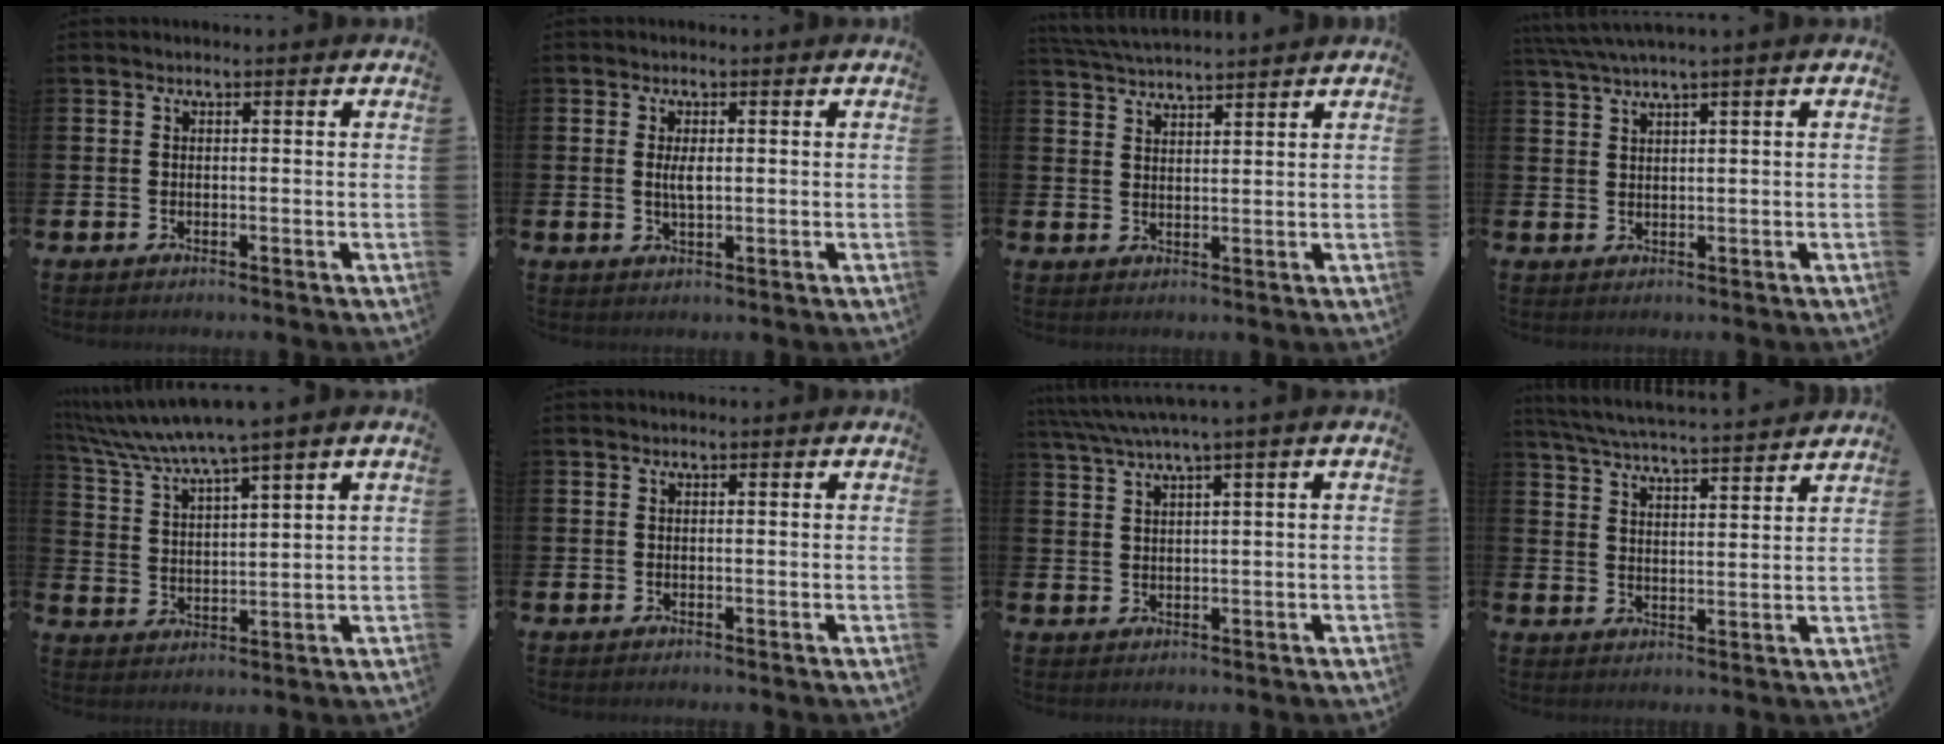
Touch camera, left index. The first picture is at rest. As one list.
[{"total": 2.4, "force": [0.3, 0.9, 2.2], "torque": [-0.035, 0.000, 0.001]}, {"total": 4.0, "force": [4.0, -0.1, 0.5], "torque": [-0.020, -0.022, 0.071]}, {"total": 3.0, "force": [2.3, -0.4, 1.8], "torque": [-0.046, 0.001, 0.044]}, {"total": 6.2, "force": [5.5, -0.5, 2.7], "torque": [-0.080, -0.028, 0.095]}, {"total": 0.0}, {"total": 3.5, "force": [2.4, -0.4, 2.6], "torque": [-0.061, -0.002, 0.043]}, {"total": 5.9, "force": [5.7, -0.1, 1.4], "torque": [-0.051, -0.038, 0.101]}]